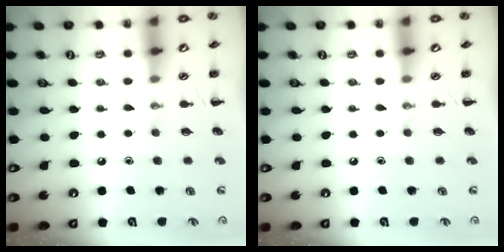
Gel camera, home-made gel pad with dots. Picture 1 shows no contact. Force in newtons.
{"total": 0.0}